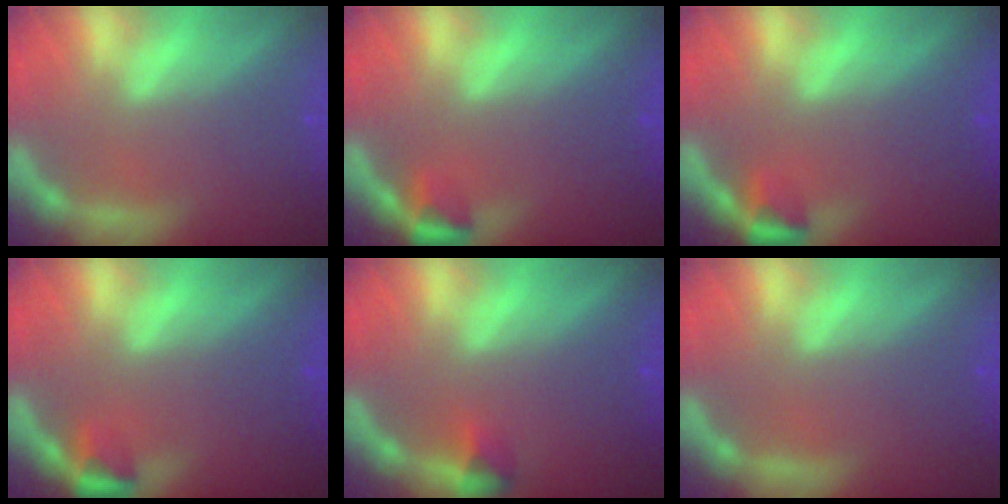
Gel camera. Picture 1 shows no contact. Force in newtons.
{"total": 1.9}
{"total": 1.9}
{"total": 1.9}
{"total": 1.4}
{"total": 0.0}